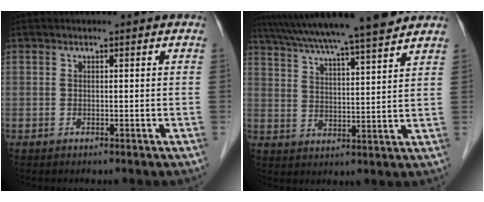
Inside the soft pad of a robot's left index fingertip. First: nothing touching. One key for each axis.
{"total": 18.2, "fx": 15.8, "fy": -0.1, "fz": 9.0, "tx": -0.157, "ty": 0.023, "tz": 0.237}